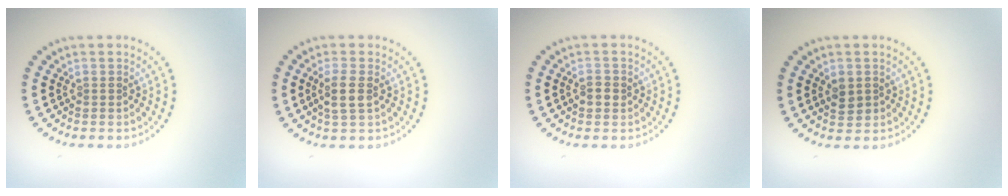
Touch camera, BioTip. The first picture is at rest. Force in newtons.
{"total": 2.4, "press": 2.1, "slide": 1.2}
{"total": 1.4, "press": 1.3, "slide": 0.1}
{"total": 1.7, "press": 1.7, "slide": 0.1}